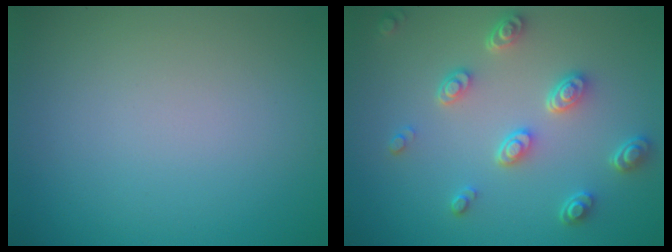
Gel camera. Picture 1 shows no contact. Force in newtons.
{"total": 4.3, "press": 3.3, "slide": 2.8}